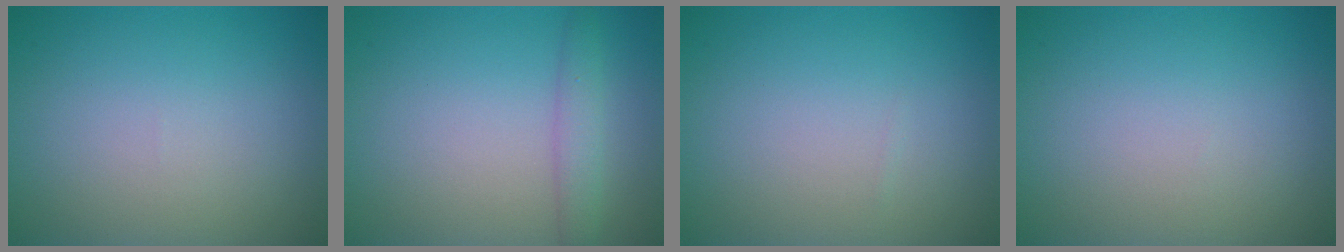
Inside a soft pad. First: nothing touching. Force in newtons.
{"total": 2.0, "press": 2.0, "slide": 0.0}
{"total": 0.0}
{"total": 0.0}